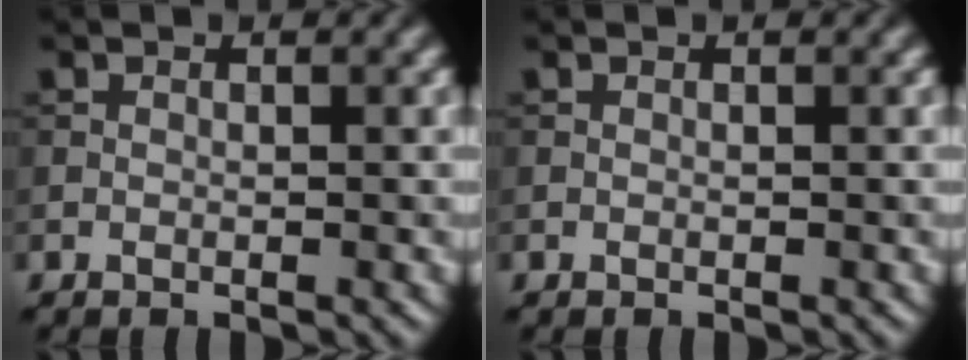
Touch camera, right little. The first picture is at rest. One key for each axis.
{"total": 0.0}